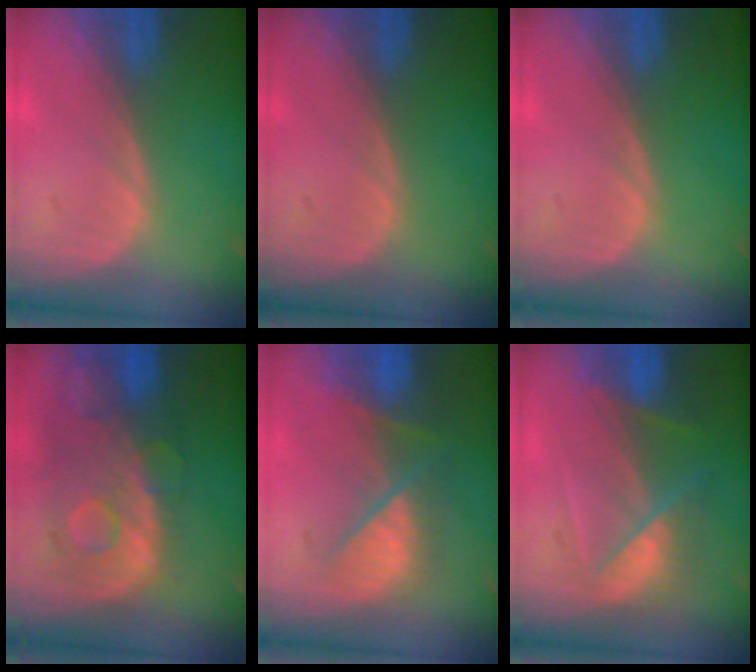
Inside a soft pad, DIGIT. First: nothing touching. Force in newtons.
{"total": 0.0}
{"total": 0.0}
{"total": 11.2, "press": 9.7, "slide": 5.5}
{"total": 8.5, "press": 7.5, "slide": 4.1}
{"total": 7.4, "press": 6.5, "slide": 3.4}